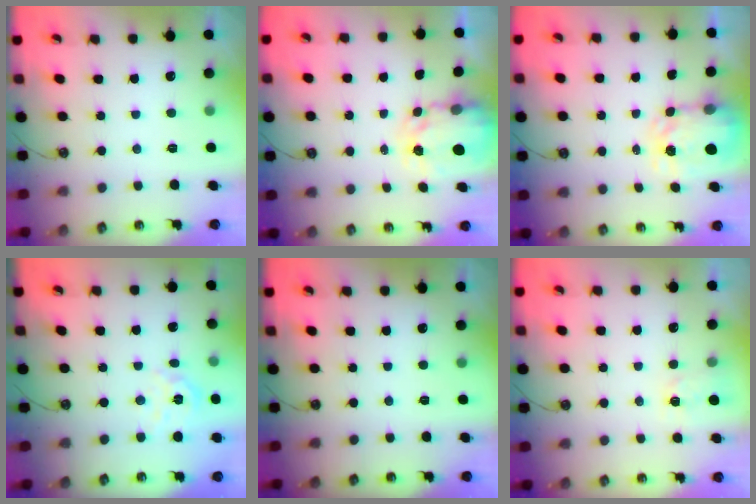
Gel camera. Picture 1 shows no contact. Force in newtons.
{"total": 3.9, "press": 3.9, "slide": 0.3}
{"total": 5.3, "press": 5.3, "slide": 0.4}
{"total": 6.3, "press": 6.3, "slide": 0.4}
{"total": 0.0}
{"total": 2.9, "press": 2.9, "slide": 0.5}